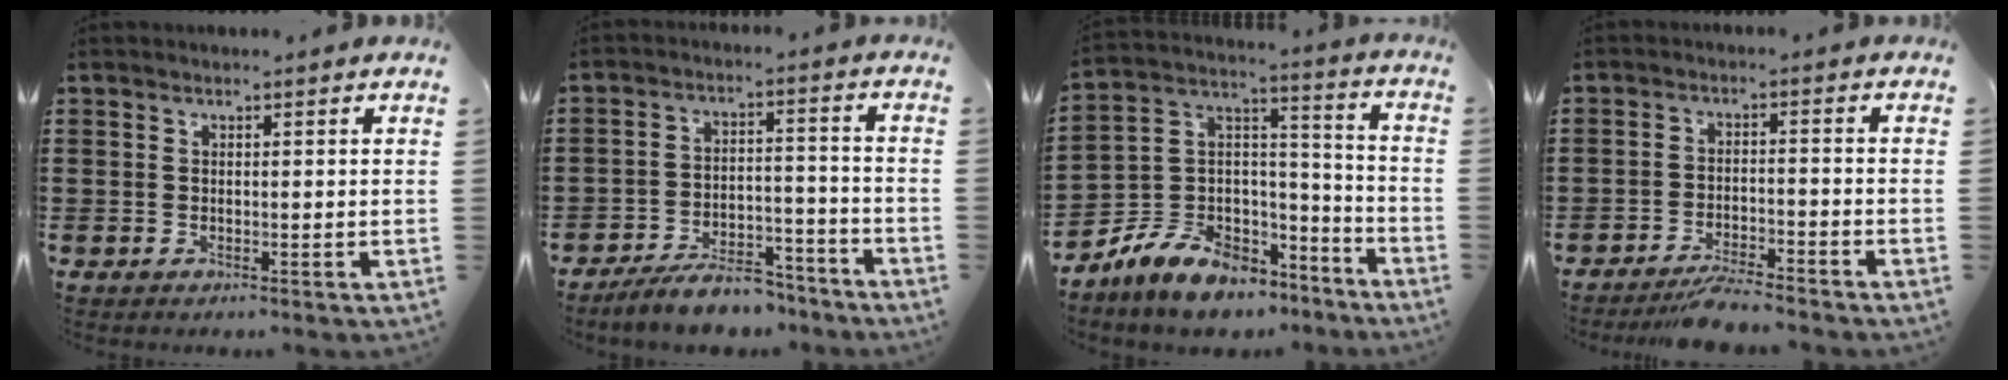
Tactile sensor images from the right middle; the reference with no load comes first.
{"total": 8.1, "force": [-7.3, 1.9, 2.8], "torque": [-0.037, 0.021, -0.136]}
{"total": 8.8, "force": [-6.9, 4.7, 3.0], "torque": [-0.087, 0.007, -0.137]}
{"total": 4.8, "force": [-4.6, 0.3, 1.6], "torque": [-0.026, 0.000, -0.090]}